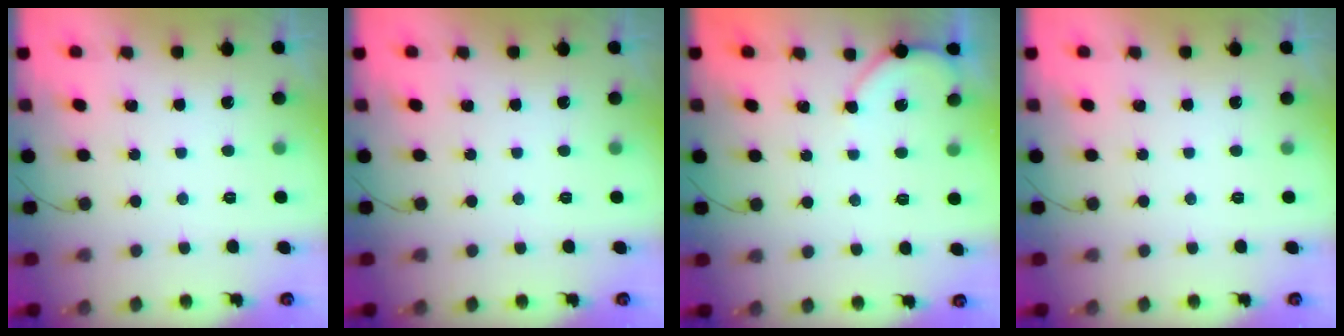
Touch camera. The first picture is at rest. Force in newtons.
{"total": 0.0}
{"total": 2.9, "press": 2.9, "slide": 0.3}
{"total": 0.0}